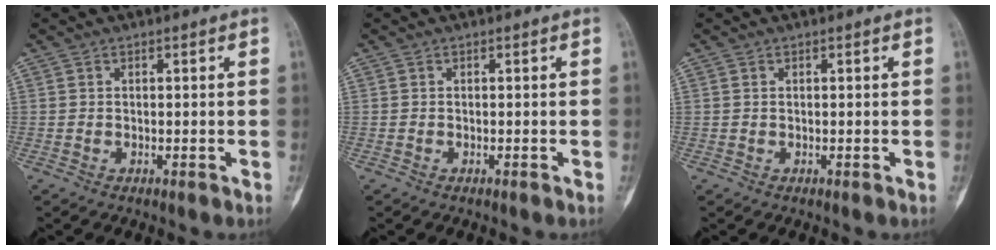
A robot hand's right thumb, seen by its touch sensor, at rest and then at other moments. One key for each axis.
{"total": 0.0}
{"total": 0.0}